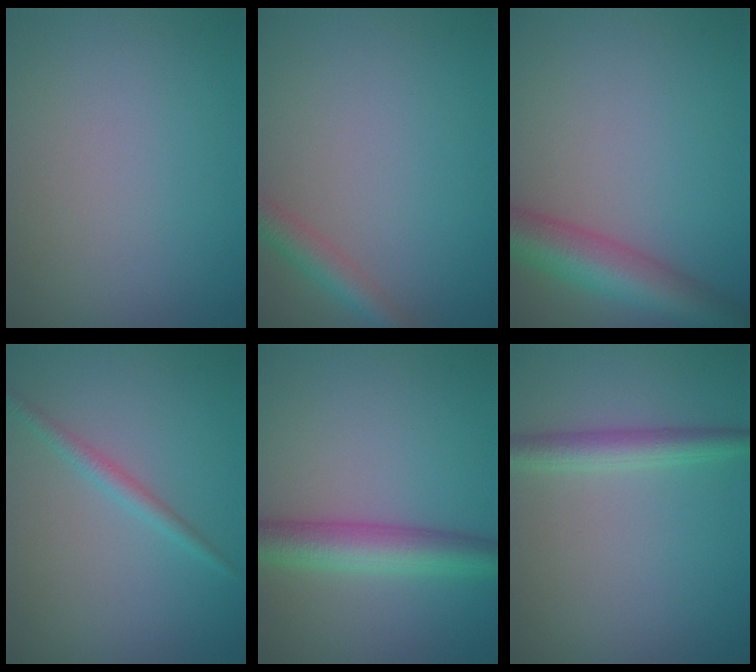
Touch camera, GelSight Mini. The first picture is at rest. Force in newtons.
{"total": 2.3, "press": 2.3, "slide": 0.1}
{"total": 6.0, "press": 6.0, "slide": 0.2}
{"total": 1.6, "press": 1.6, "slide": 0.1}
{"total": 4.6, "press": 4.6, "slide": 0.2}
{"total": 2.7, "press": 2.7, "slide": 0.0}